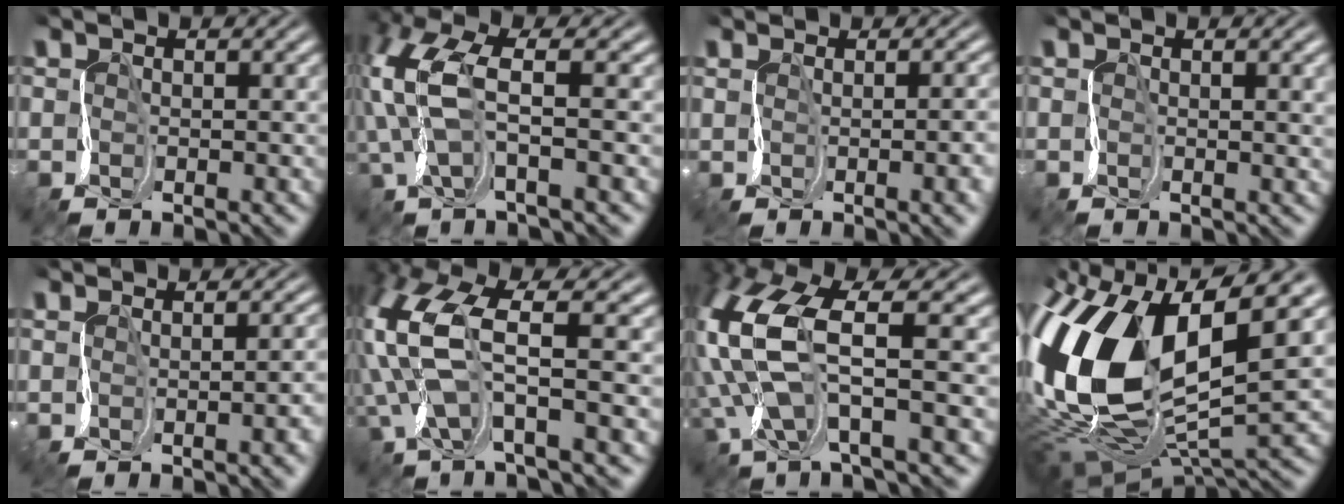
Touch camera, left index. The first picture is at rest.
{"total": 6.2, "force": [1.3, 1.9, 5.8], "torque": [-0.146, 0.012, 0.020]}
{"total": 6.1, "force": [-0.3, 2.6, 5.5], "torque": [-0.029, 0.011, 0.005]}
{"total": 3.3, "force": [1.2, 1.2, 2.8], "torque": [-0.033, 0.011, 0.007]}
{"total": 5.0, "force": [-0.5, 2.4, 4.3], "torque": [-0.008, 0.013, -0.002]}
{"total": 8.9, "force": [0.9, 3.7, 8.1], "torque": [-0.212, -0.003, 0.022]}
{"total": 10.2, "force": [1.0, 4.1, 9.3], "torque": [-0.249, -0.003, 0.029]}
{"total": 15.0, "force": [2.6, 7.8, 12.6], "torque": [-0.305, -0.001, 0.059]}